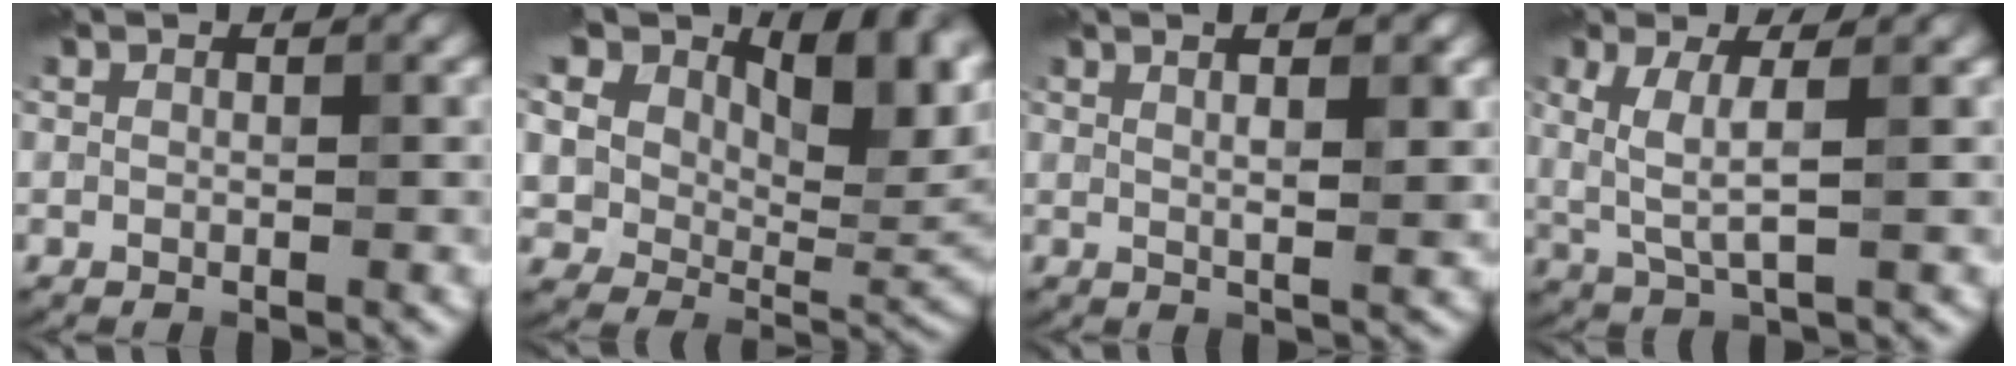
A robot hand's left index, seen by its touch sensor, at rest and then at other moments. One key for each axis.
{"total": 16.3, "fx": 8.4, "fy": 9.3, "fz": 10.4, "tx": -0.186, "ty": 0.045, "tz": 0.143}
{"total": 4.2, "fx": 1.7, "fy": 1.1, "fz": 3.7, "tx": -0.037, "ty": 0.011, "tz": 0.014}
{"total": 3.2, "fx": 0.6, "fy": 0.4, "fz": 3.1, "tx": -0.076, "ty": -0.002, "tz": 0.018}